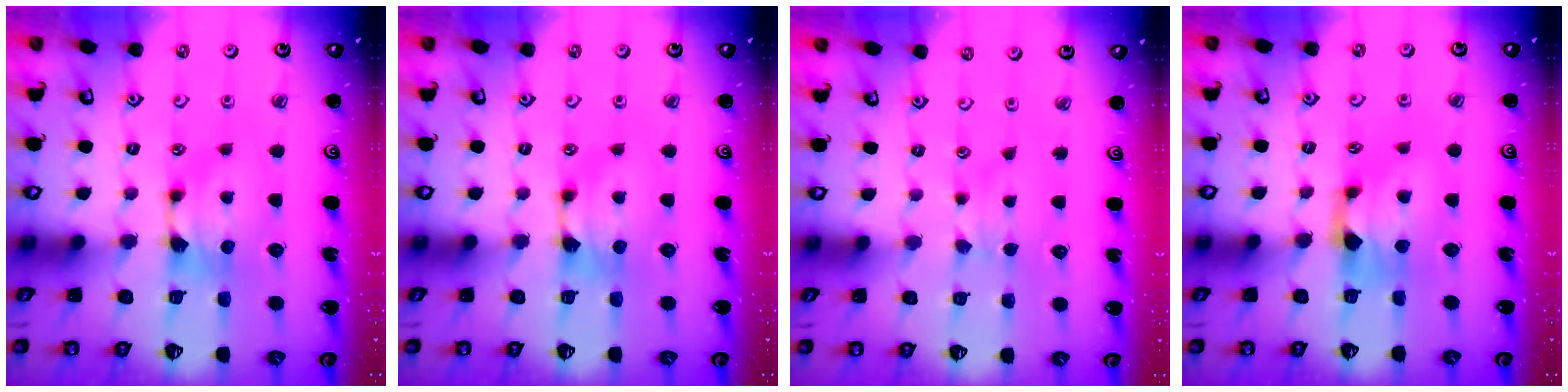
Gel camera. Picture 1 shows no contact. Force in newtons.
{"total": 0.0}
{"total": 2.5, "press": 2.4, "slide": 0.5}
{"total": 1.4, "press": 0.4, "slide": 1.3}